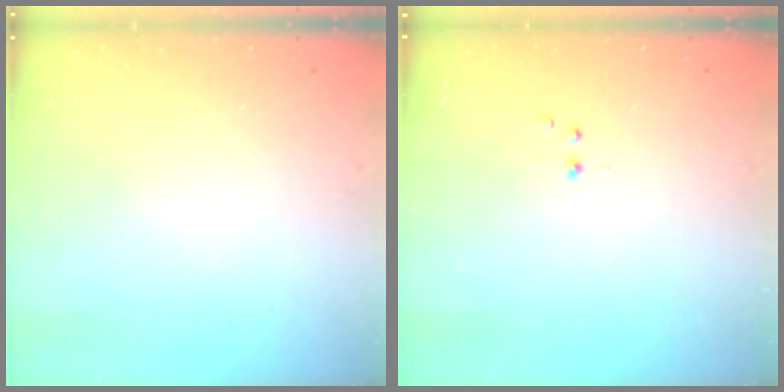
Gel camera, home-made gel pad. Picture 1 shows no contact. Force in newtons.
{"total": 2.2, "press": 1.9, "slide": 1.0}